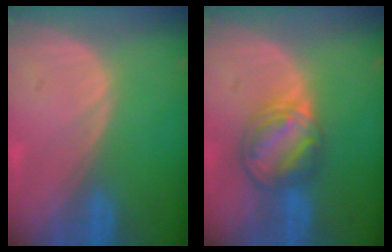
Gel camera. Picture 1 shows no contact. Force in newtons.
{"total": 7.7, "press": 6.8, "slide": 3.6}